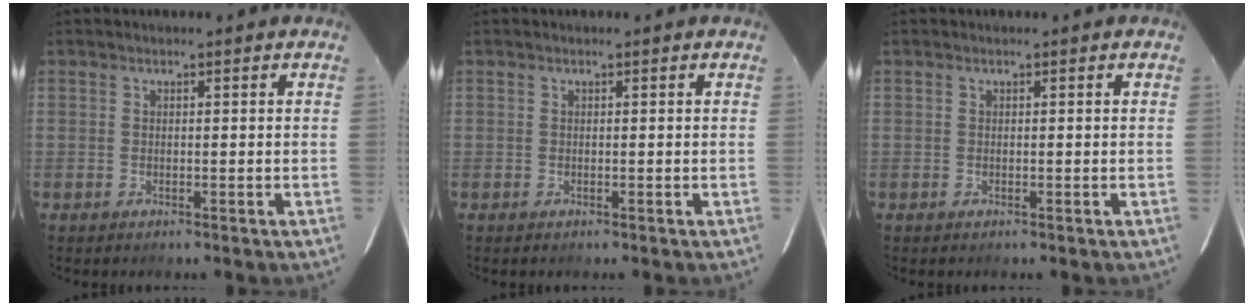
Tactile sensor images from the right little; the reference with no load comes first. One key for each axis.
{"total": 0.0}
{"total": 0.0}